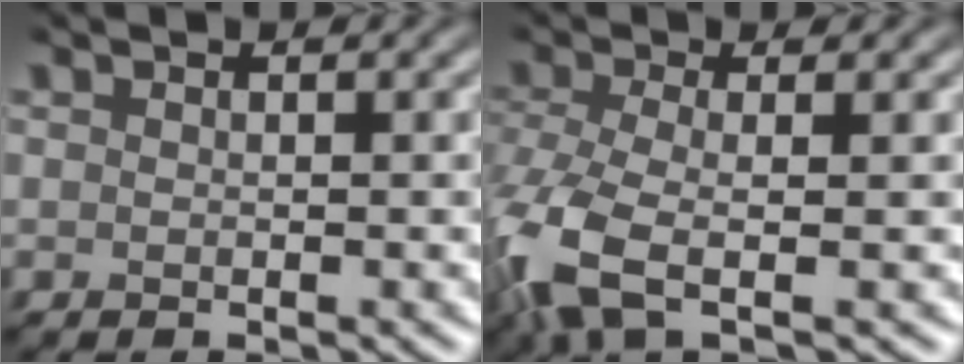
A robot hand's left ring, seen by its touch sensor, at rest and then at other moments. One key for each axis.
{"total": 6.7, "fx": -3.1, "fy": 2.2, "fz": 5.5, "tx": -0.137, "ty": -0.013, "tz": -0.072}